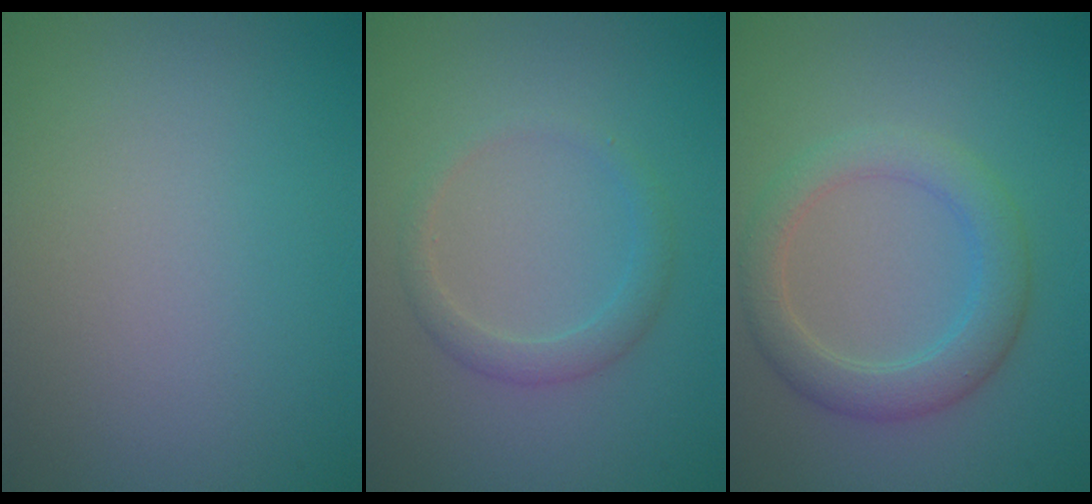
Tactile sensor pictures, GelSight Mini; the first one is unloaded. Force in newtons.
{"total": 1.9, "press": 1.9, "slide": 0.1}
{"total": 3.8, "press": 3.8, "slide": 0.2}